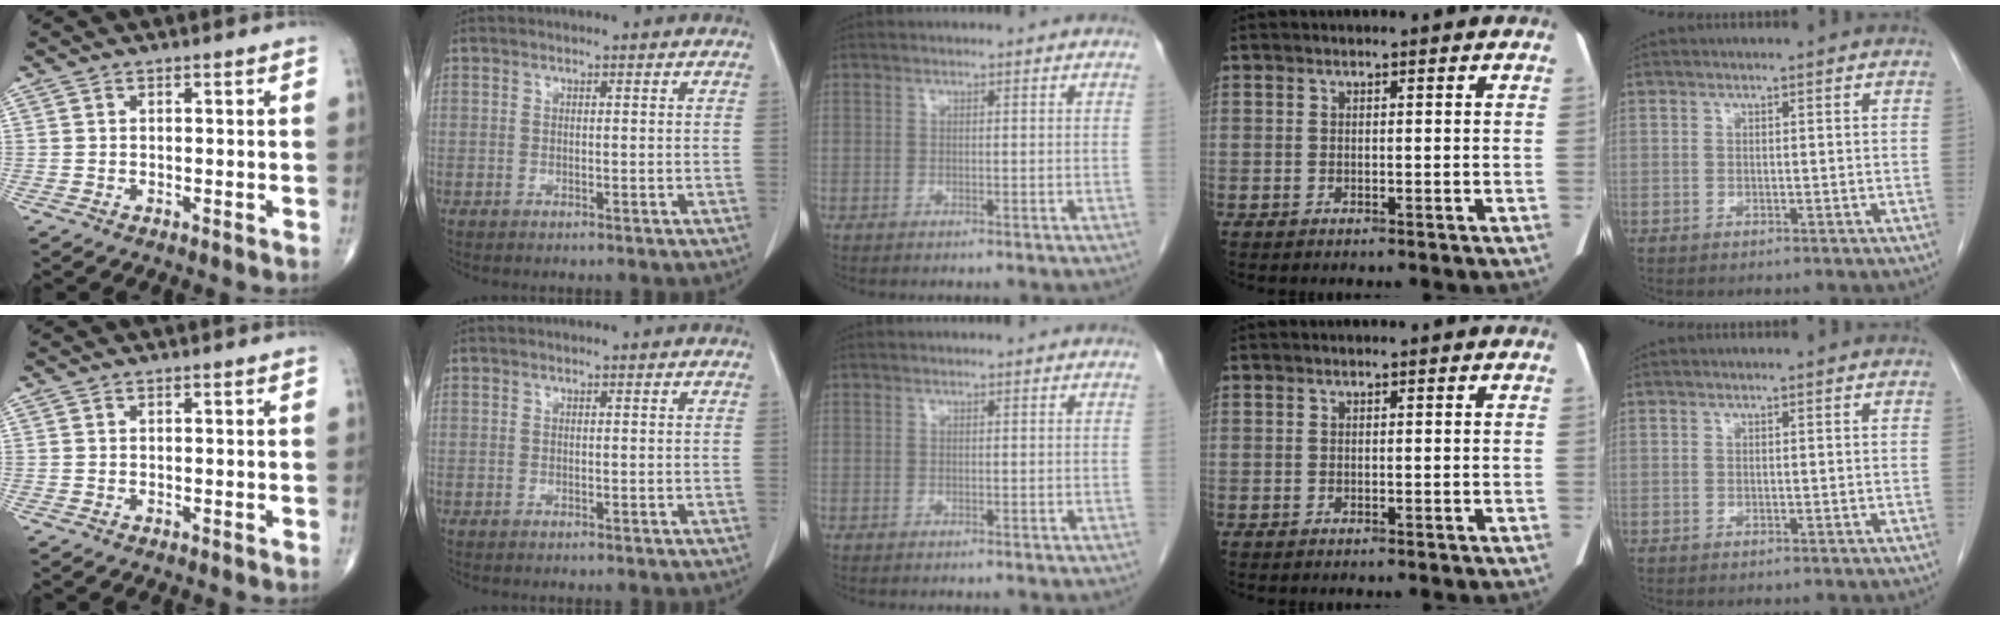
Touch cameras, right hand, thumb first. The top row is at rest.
{}